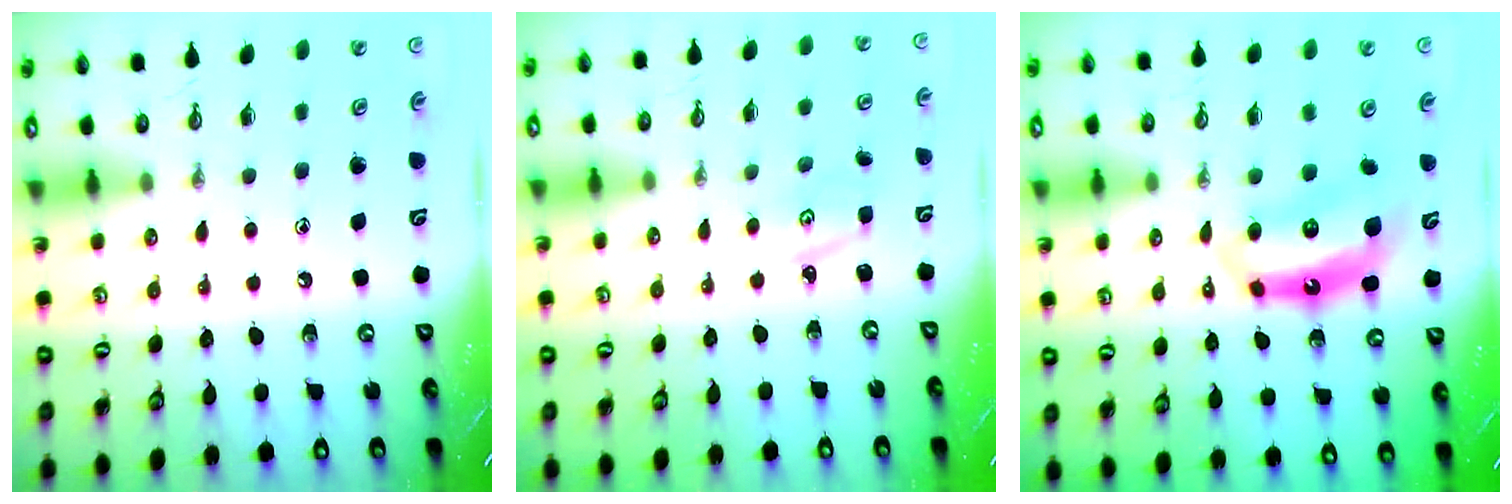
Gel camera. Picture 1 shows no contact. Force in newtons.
{"total": 2.1, "press": 2.1, "slide": 0.3}
{"total": 6.9, "press": 6.9, "slide": 0.6}